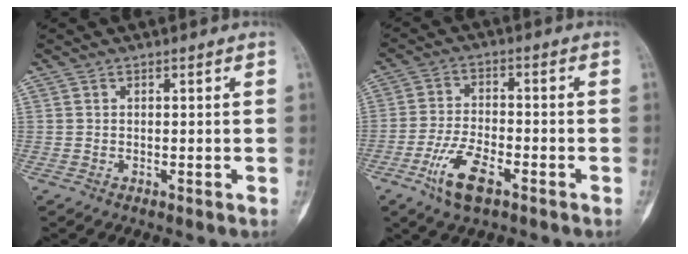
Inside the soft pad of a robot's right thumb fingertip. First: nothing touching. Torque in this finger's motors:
{"motor_torque": [0.10, 0.29, 0.18, -0.01, 0.19]}